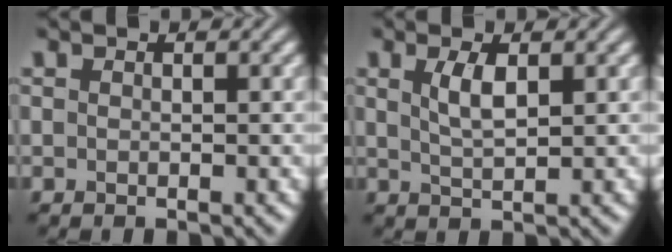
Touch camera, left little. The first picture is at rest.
{"total": 2.4, "force": [0.9, 0.8, 2.1], "torque": [-0.043, 0.000, 0.019]}